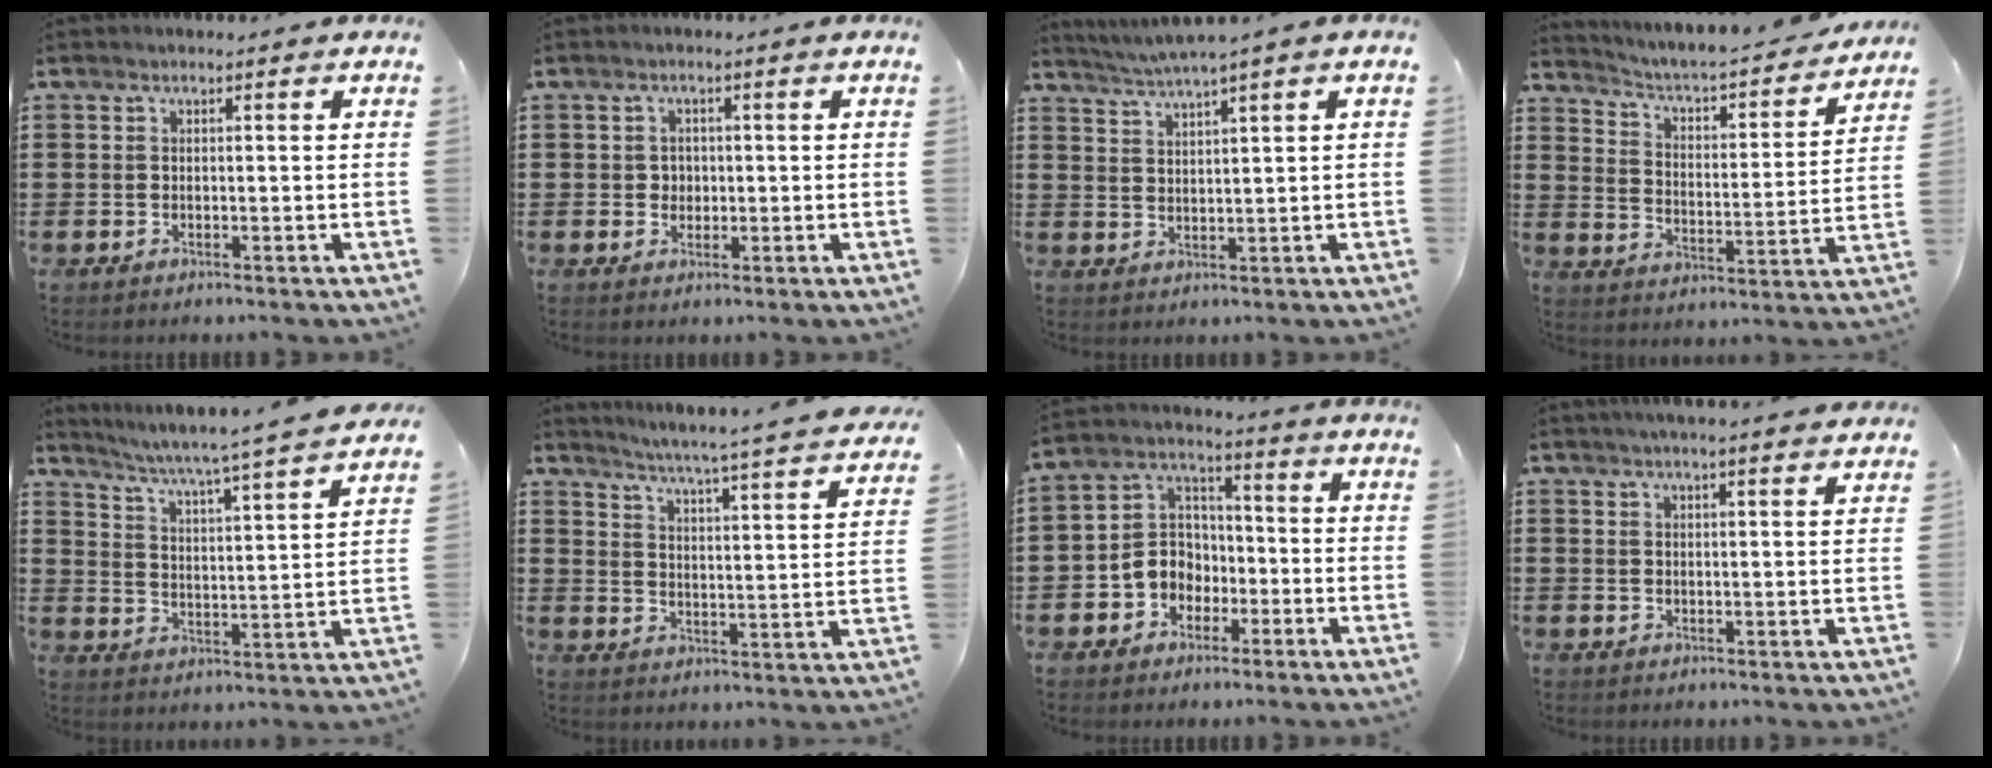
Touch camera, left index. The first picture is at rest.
{"total": 1.7, "force": [0.2, 1.6, 0.5], "torque": [-0.017, 0.009, 0.002]}
{"total": 2.5, "force": [2.1, -0.7, 1.2], "torque": [-0.028, -0.009, 0.037]}
{"total": 3.8, "force": [3.6, 0.1, 1.2], "torque": [-0.046, -0.036, 0.050]}
{"total": 4.4, "force": [3.8, -1.0, 1.9], "torque": [-0.056, -0.042, 0.051]}
{"total": 4.8, "force": [4.3, -1.3, 1.7], "torque": [-0.053, -0.047, 0.062]}
{"total": 6.4, "force": [-2.2, 5.7, 1.9], "torque": [-0.064, 0.012, -0.048]}
{"total": 2.9, "force": [2.7, -0.4, 0.9], "torque": [-0.025, -0.004, 0.050]}